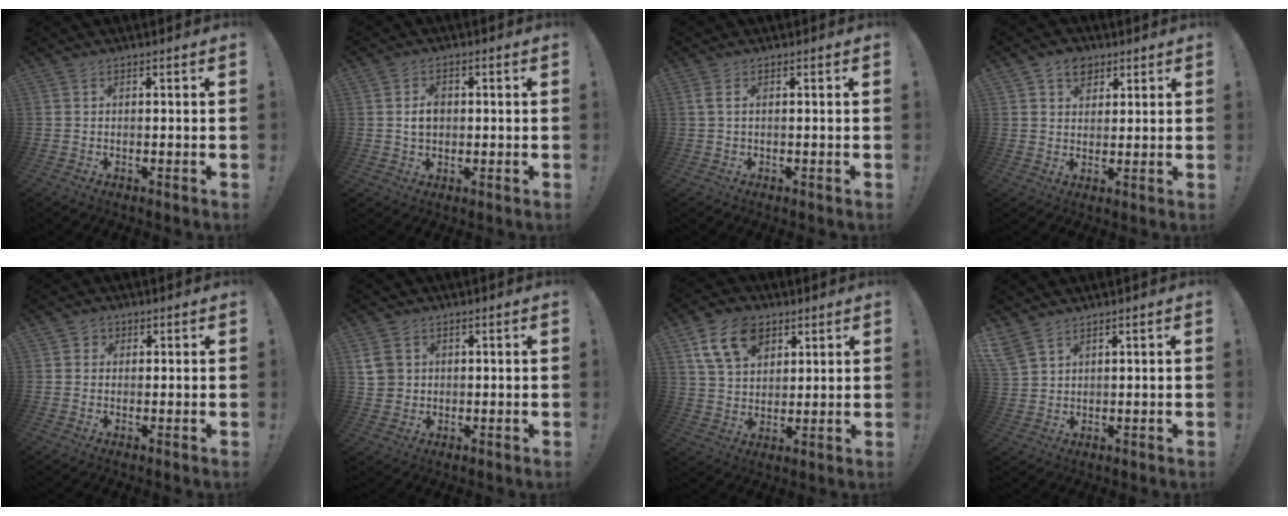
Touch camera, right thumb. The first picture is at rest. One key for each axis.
{"total": 4.4, "fx": 0.1, "fy": 3.1, "fz": 3.0, "tx": -0.036, "ty": -0.001, "tz": -0.002}
{"total": 1.4, "fx": 0.2, "fy": 0.0, "fz": 1.4, "tx": -0.027, "ty": 0.000, "tz": 0.003}
{"total": 6.1, "fx": 3.4, "fy": 4.6, "fz": 2.0, "tx": -0.015, "ty": -0.017, "tz": 0.062}
{"total": 2.0, "fx": 0.3, "fy": 1.9, "fz": 0.5, "tx": -0.010, "ty": 0.002, "tz": 0.004}
{"total": 5.9, "fx": 1.7, "fy": 5.2, "fz": 2.3, "tx": -0.038, "ty": 0.000, "tz": 0.037}
{"total": 13.8, "fx": 6.8, "fy": 9.5, "fz": 7.4, "tx": -0.124, "ty": -0.019, "tz": 0.132}
{"total": 5.2, "fx": 3.9, "fy": 2.5, "fz": 2.4, "tx": -0.052, "ty": -0.014, "tz": 0.079}